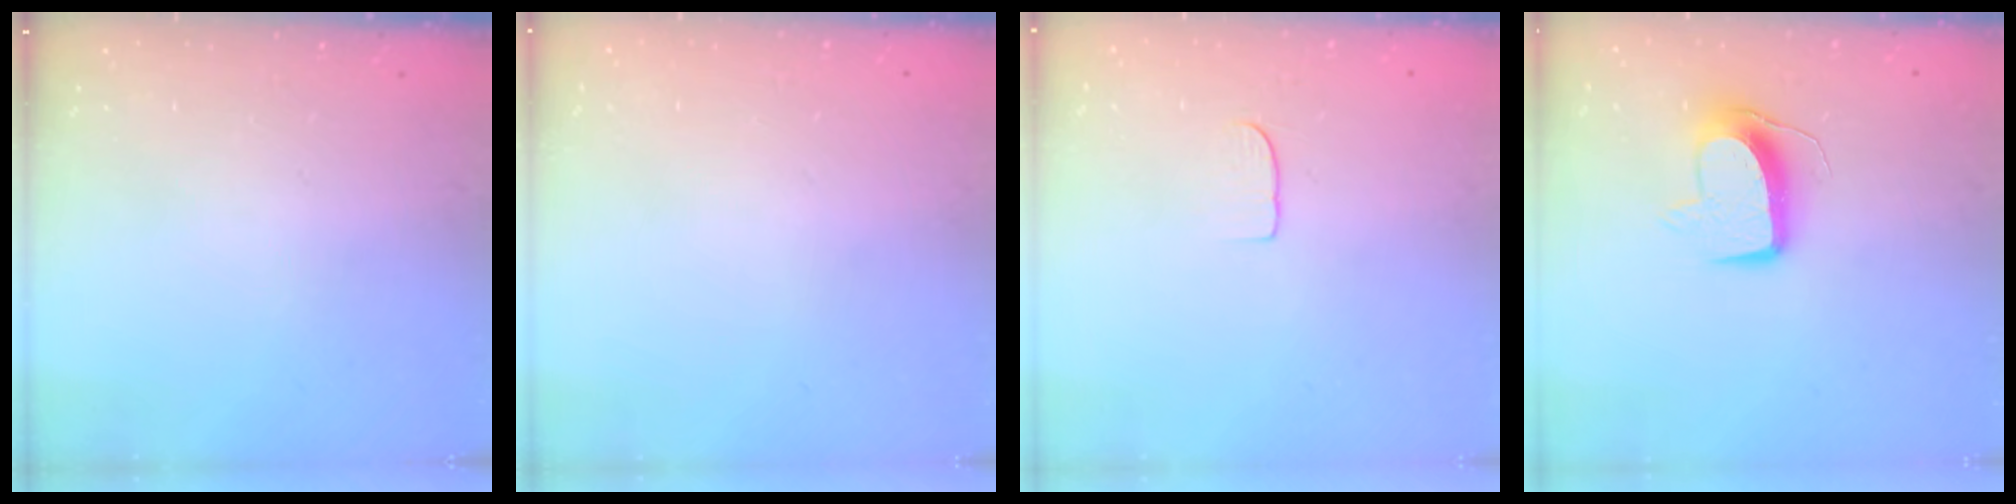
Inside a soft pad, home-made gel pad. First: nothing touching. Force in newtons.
{"total": 0.0}
{"total": 5.0, "press": 4.9, "slide": 0.4}
{"total": 10.4, "press": 10.3, "slide": 0.8}